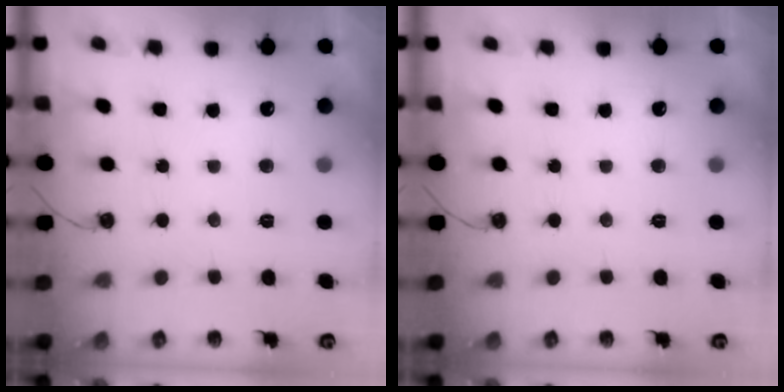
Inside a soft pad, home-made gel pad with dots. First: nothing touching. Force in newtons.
{"total": 0.0}